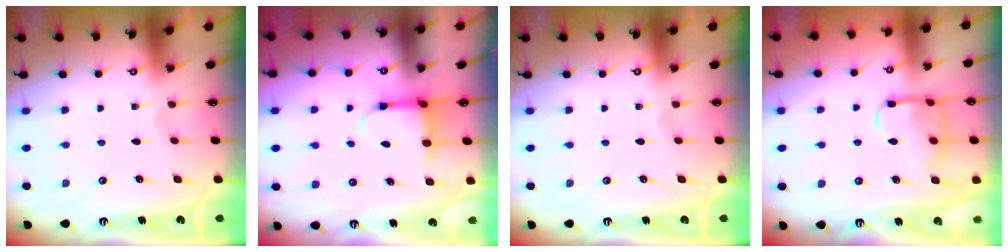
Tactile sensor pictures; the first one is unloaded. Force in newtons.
{"total": 3.8, "press": 3.6, "slide": 1.3}
{"total": 0.0}
{"total": 12.2, "press": 12.2, "slide": 0.9}